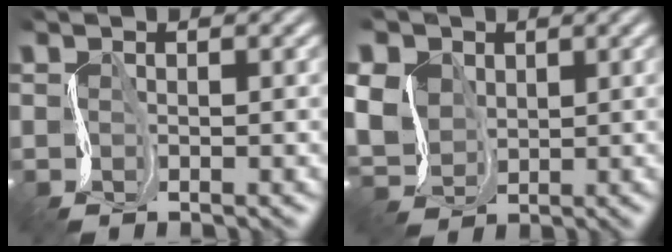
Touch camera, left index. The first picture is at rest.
{"total": 5.2, "force": [2.4, 4.5, 1.2], "torque": [-0.069, 0.033, 0.032]}